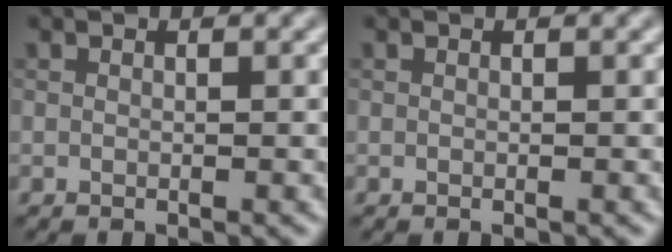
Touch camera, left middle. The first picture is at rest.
{"total": 0.0}